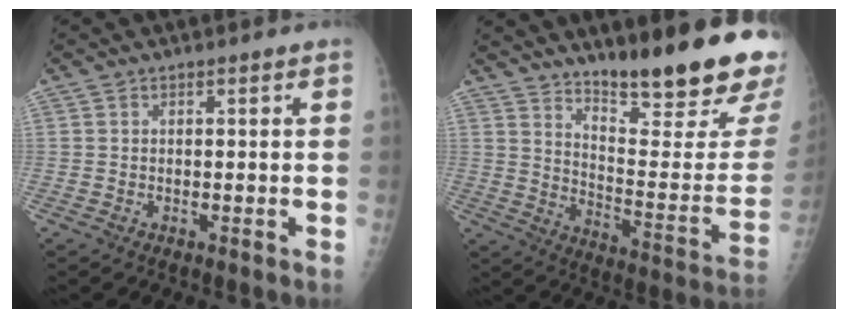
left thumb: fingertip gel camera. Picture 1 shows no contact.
{"total": 25.8, "force": [18.6, 5.1, 17.2], "torque": [-0.221, -0.125, 0.265]}